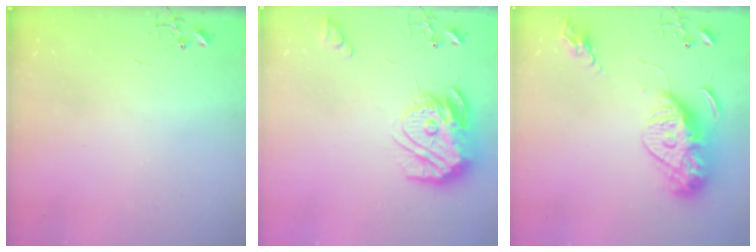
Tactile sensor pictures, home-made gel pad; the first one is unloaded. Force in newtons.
{"total": 16.7, "press": 16.7, "slide": 1.6}
{"total": 15.7, "press": 15.6, "slide": 1.4}